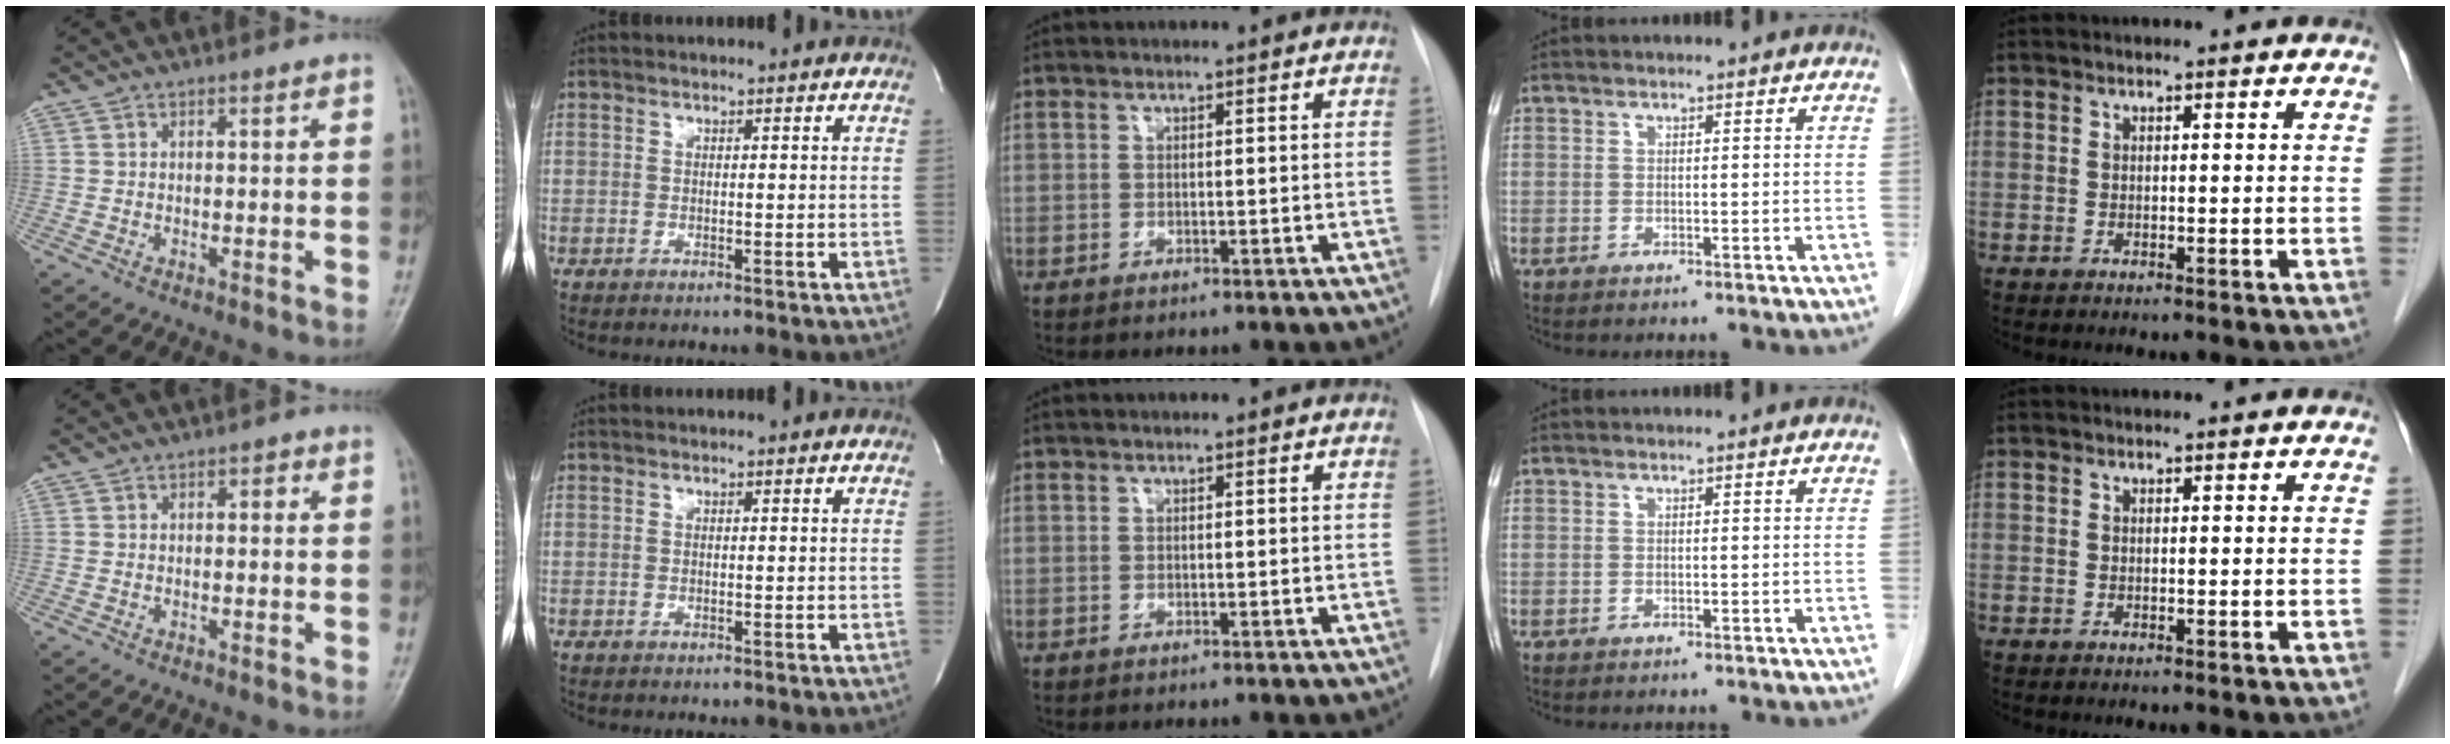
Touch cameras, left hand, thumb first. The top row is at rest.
{"thumb": {"total": 1.0, "force": [0.1, 0.7, 0.7], "torque": [0.001, 0.004, -0.007]}}